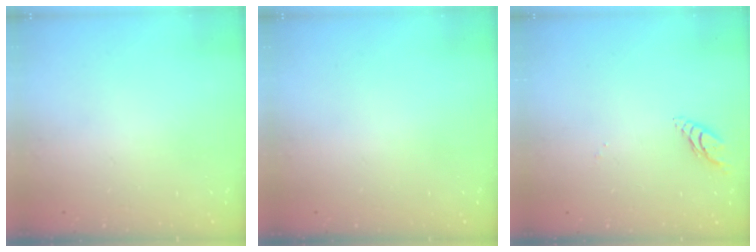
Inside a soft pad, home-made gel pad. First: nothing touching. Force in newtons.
{"total": 0.0}
{"total": 4.7, "press": 4.7, "slide": 0.1}